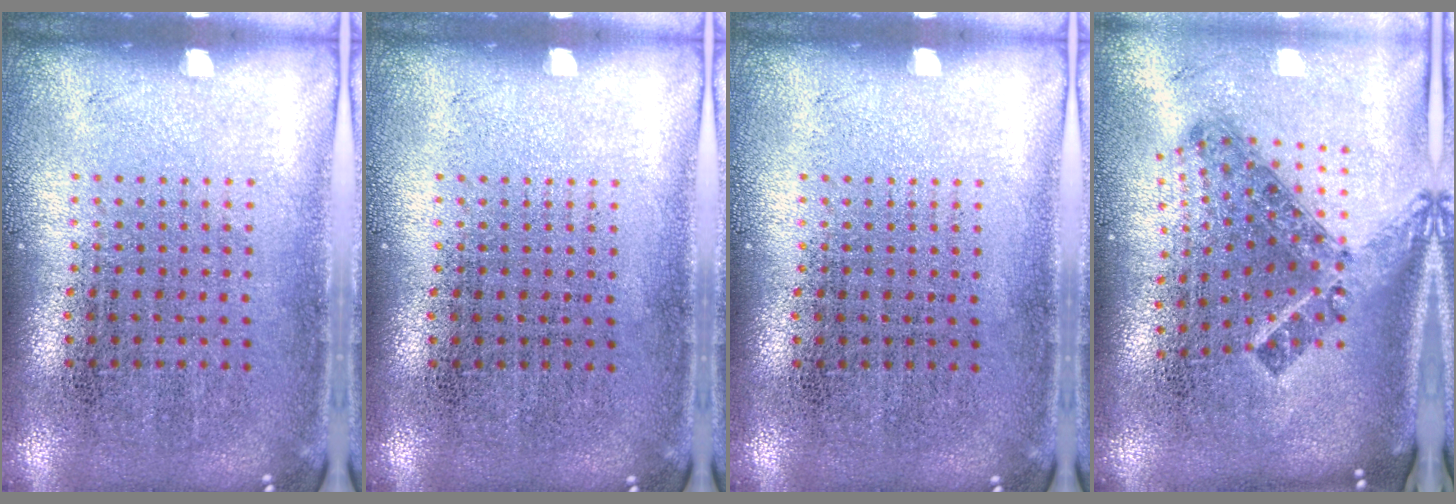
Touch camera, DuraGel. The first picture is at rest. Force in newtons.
{"total": 0.0}
{"total": 0.0}
{"total": 1.5, "press": 1.1, "slide": 1.1}